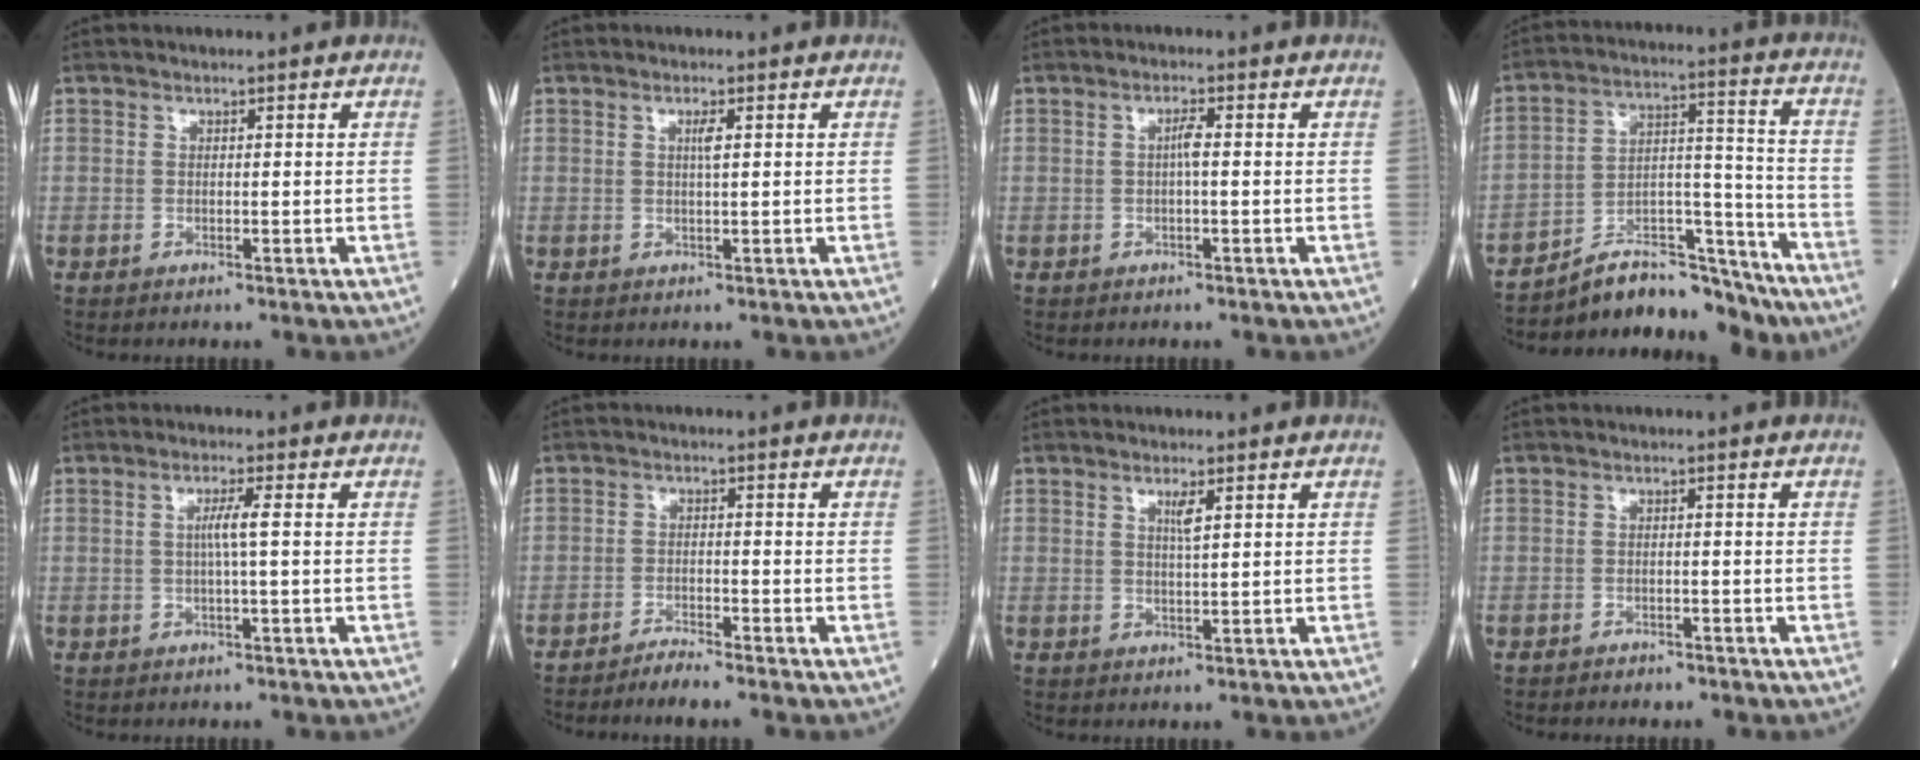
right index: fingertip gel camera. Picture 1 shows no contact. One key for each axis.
{"total": 1.5, "fx": 0.4, "fy": -0.1, "fz": 1.4, "tx": -0.027, "ty": 0.000, "tz": 0.006}
{"total": 1.8, "fx": 0.0, "fy": 0.1, "fz": 1.8, "tx": -0.033, "ty": 0.003, "tz": -0.001}
{"total": 14.7, "fx": -13.4, "fy": 4.4, "fz": 3.8, "tx": -0.053, "ty": 0.053, "tz": -0.216}
{"total": 2.7, "fx": 0.1, "fy": -0.5, "fz": 2.6, "tx": -0.050, "ty": 0.001, "tz": 0.001}
{"total": 2.7, "fx": -2.5, "fy": -0.5, "fz": 0.8, "tx": -0.020, "ty": -0.007, "tz": -0.050}
{"total": 2.0, "fx": 0.9, "fy": -0.1, "fz": 1.8, "tx": -0.035, "ty": -0.003, "tz": 0.016}
{"total": 2.5, "fx": -2.2, "fy": 1.0, "fz": 0.6, "tx": -0.014, "ty": 0.001, "tz": -0.024}